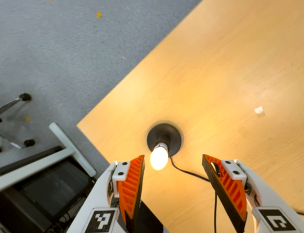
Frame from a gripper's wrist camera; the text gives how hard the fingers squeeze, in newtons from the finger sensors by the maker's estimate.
{"total": 0.0}